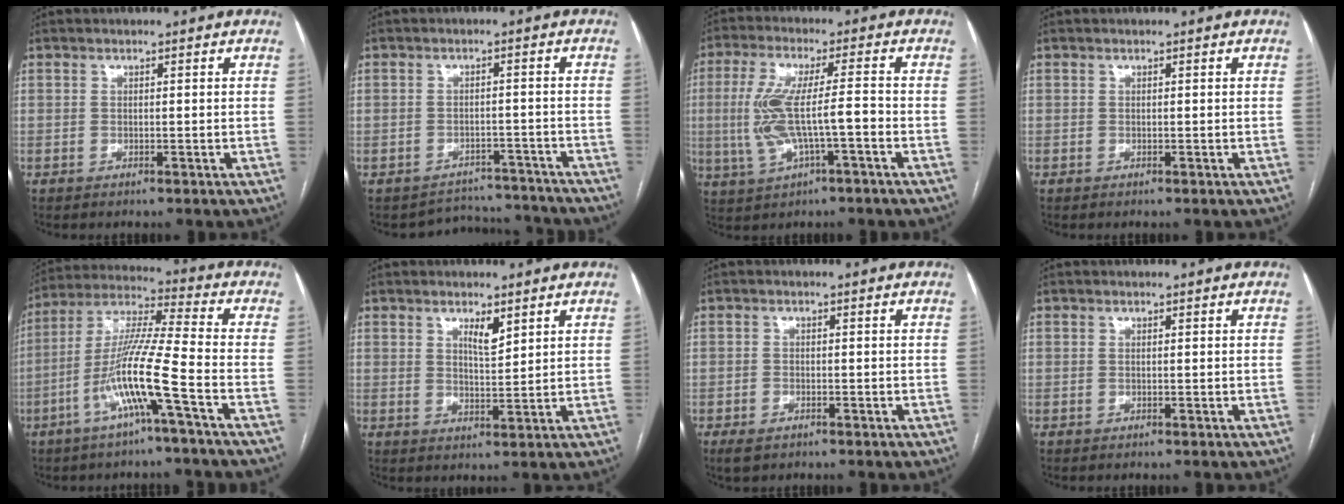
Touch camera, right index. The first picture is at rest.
{"total": 7.3, "force": [-6.6, 2.6, -1.7], "torque": [0.035, 0.036, -0.079]}
{"total": 10.2, "force": [-1.8, 1.8, 9.8], "torque": [-0.201, 0.012, -0.028]}
{"total": 0.0}
{"total": 12.5, "force": [-5.0, -1.1, 11.4], "torque": [-0.227, 0.004, -0.099]}
{"total": 3.3, "force": [2.0, 0.8, 2.5], "torque": [-0.046, -0.004, 0.036]}
{"total": 2.5, "force": [-1.6, 1.4, 1.3], "torque": [-0.023, -0.001, -0.019]}
{"total": 0.0}